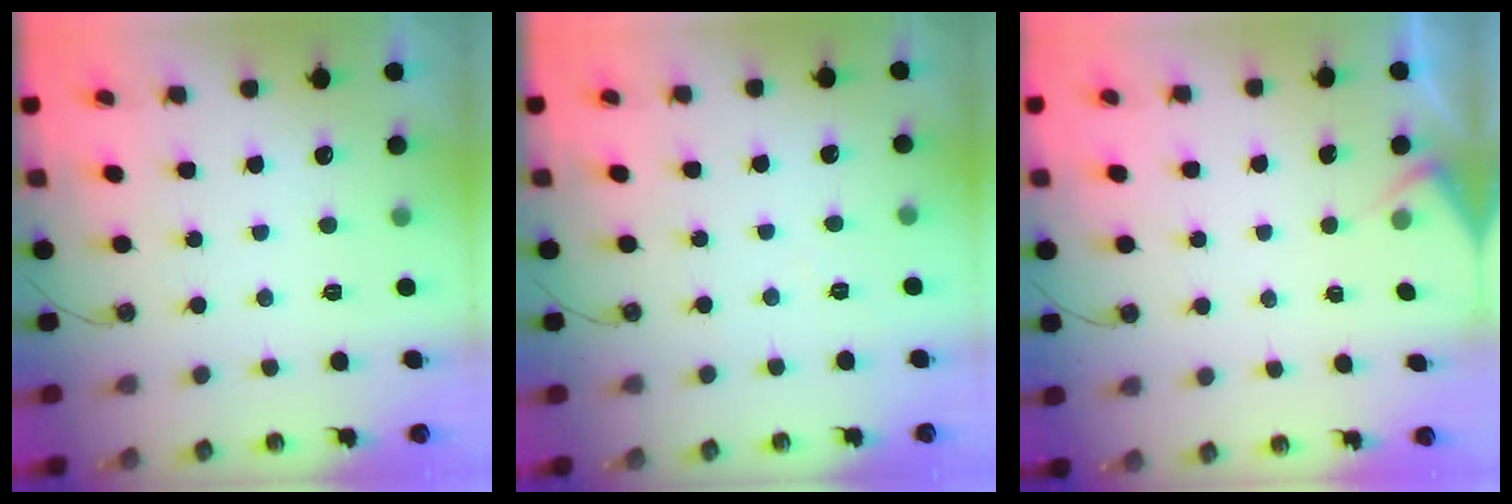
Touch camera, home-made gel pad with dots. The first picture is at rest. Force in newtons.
{"total": 3.2, "press": 3.2, "slide": 0.5}
{"total": 3.4, "press": 3.3, "slide": 0.4}